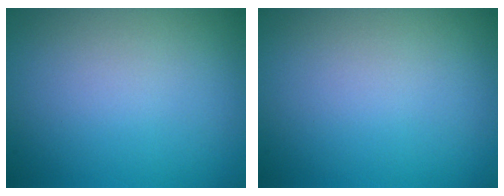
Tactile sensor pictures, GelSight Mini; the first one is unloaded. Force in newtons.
{"total": 0.0}